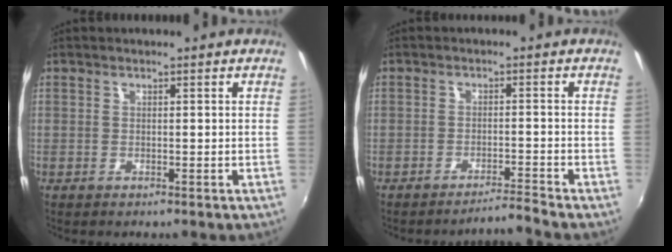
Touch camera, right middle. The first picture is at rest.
{"total": 3.4, "force": [-2.9, -1.8, -0.4], "torque": [0.001, 0.006, -0.049]}